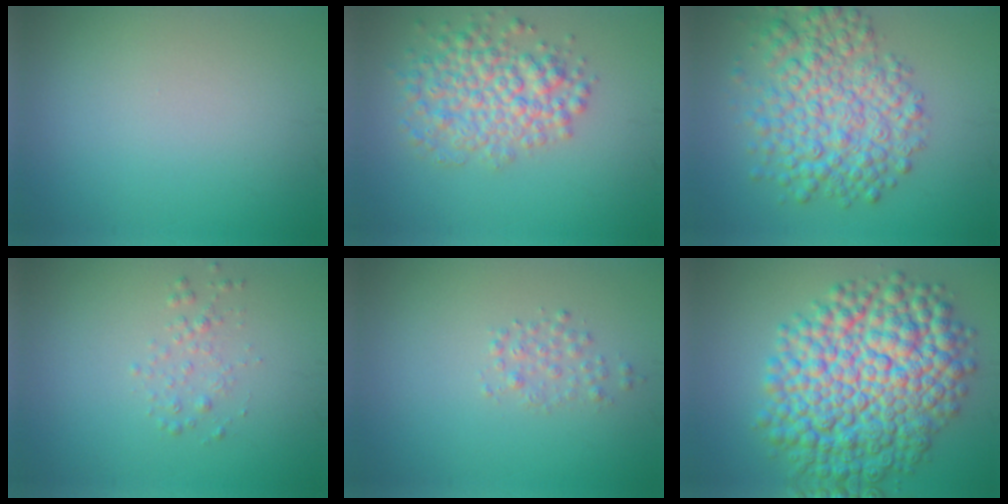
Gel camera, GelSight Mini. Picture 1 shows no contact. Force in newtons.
{"total": 5.2, "press": 5.2, "slide": 0.2}
{"total": 7.4, "press": 7.4, "slide": 0.2}
{"total": 1.3, "press": 1.3, "slide": 0.0}
{"total": 1.3, "press": 1.3, "slide": 0.0}
{"total": 13.0, "press": 13.0, "slide": 0.2}